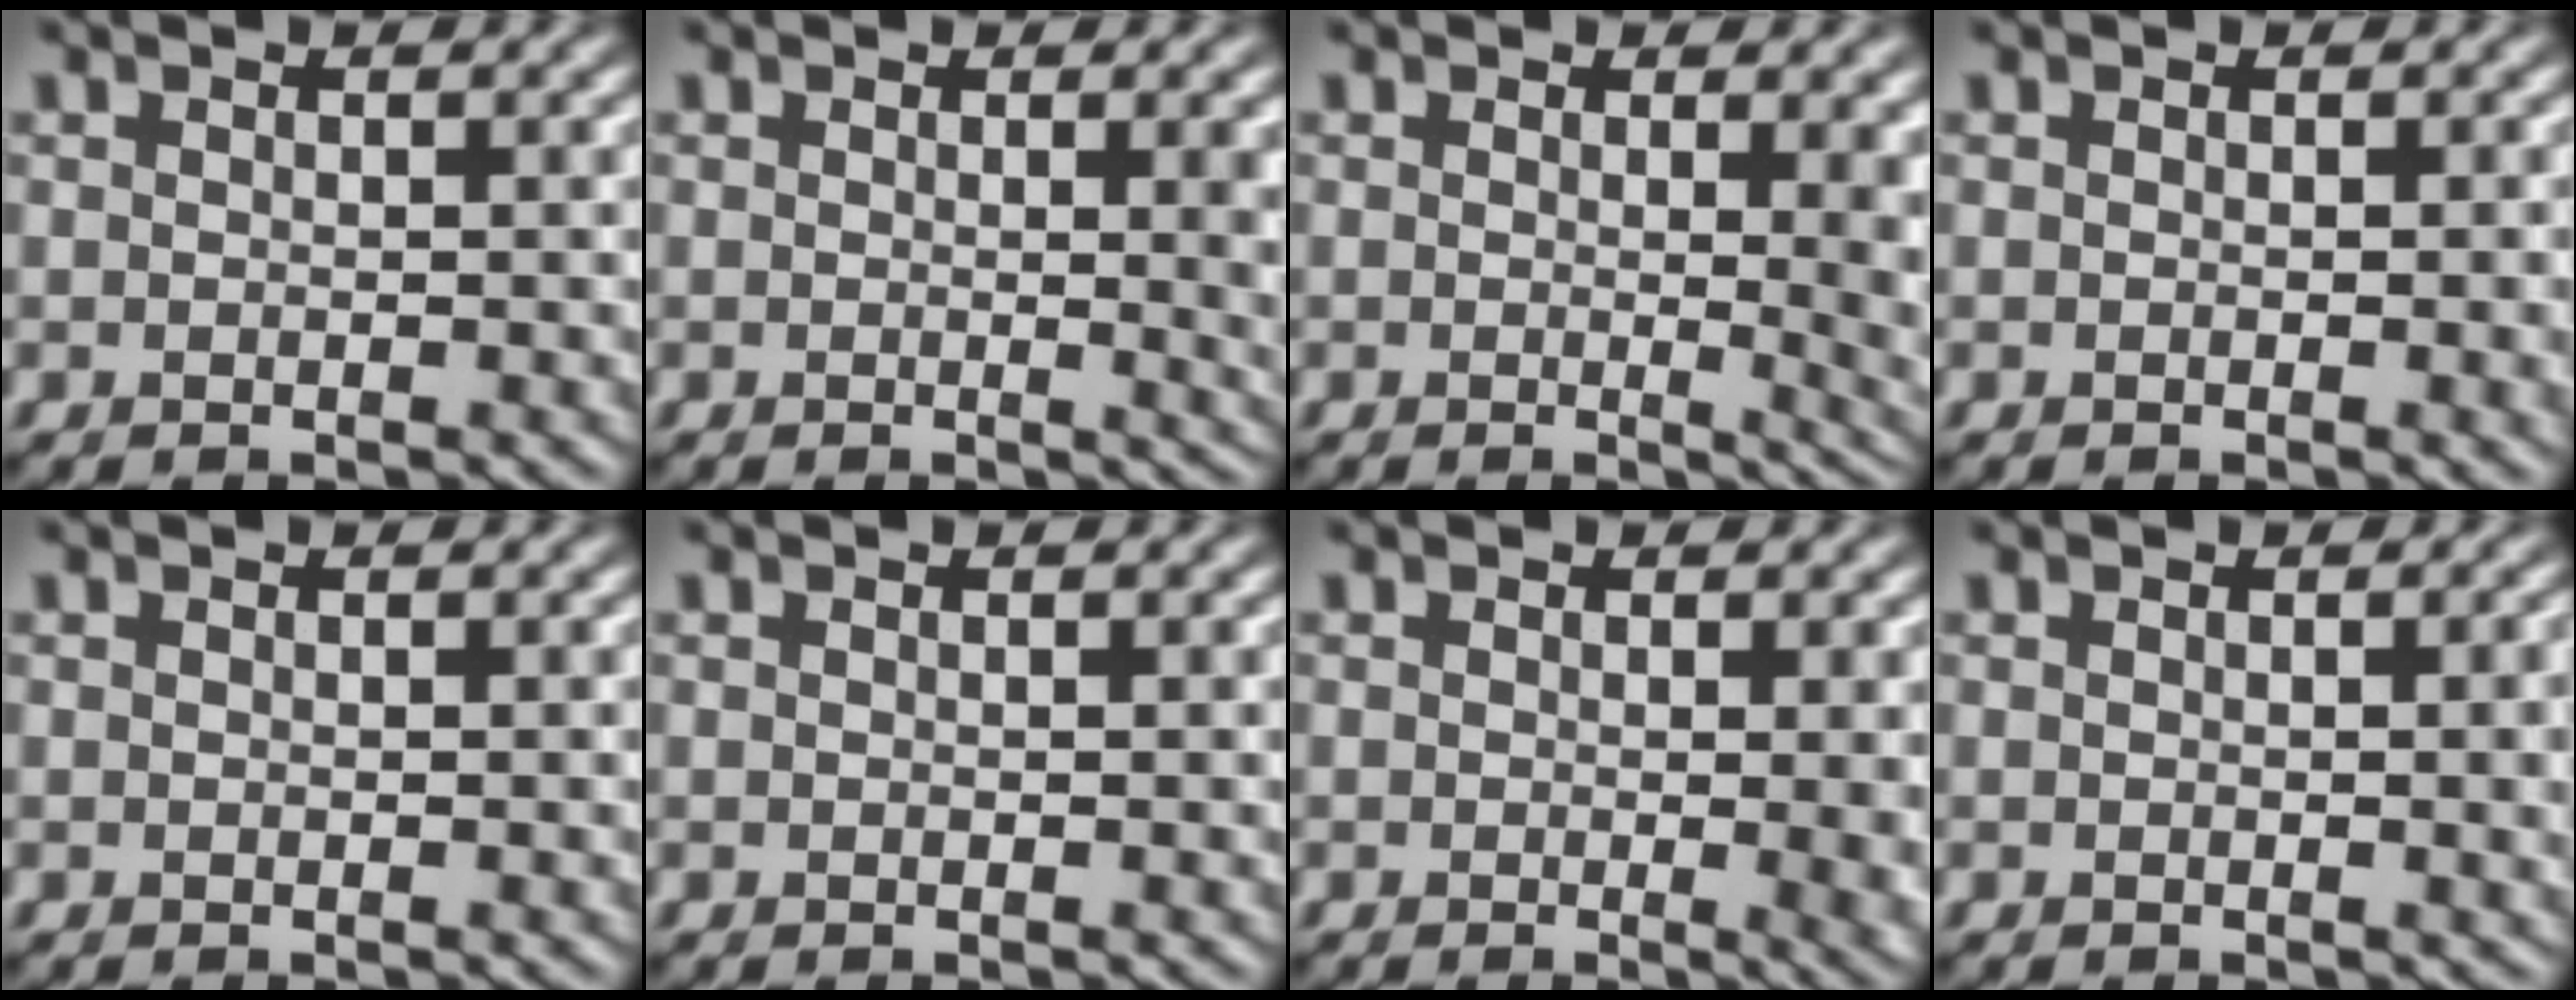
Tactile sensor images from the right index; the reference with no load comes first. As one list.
[{"total": 4.3, "force": [0.3, 1.5, 4.0], "torque": [-0.035, -0.003, 0.005]}, {"total": 7.1, "force": [0.4, 3.4, 6.3], "torque": [-0.023, -0.001, 0.002]}, {"total": 1.8, "force": [-0.1, 0.5, 1.7], "torque": [-0.018, -0.002, -0.004]}, {"total": 0.0}, {"total": 0.0}, {"total": 4.7, "force": [0.0, 1.9, 4.3], "torque": [-0.029, -0.005, 0.001]}, {"total": 3.6, "force": [0.1, 1.1, 3.4], "torque": [-0.034, 0.003, -0.001]}]